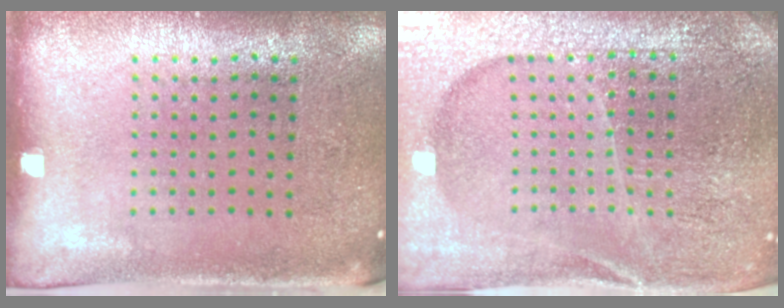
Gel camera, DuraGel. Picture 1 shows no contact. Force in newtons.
{"total": 5.2, "press": 4.8, "slide": 2.2}